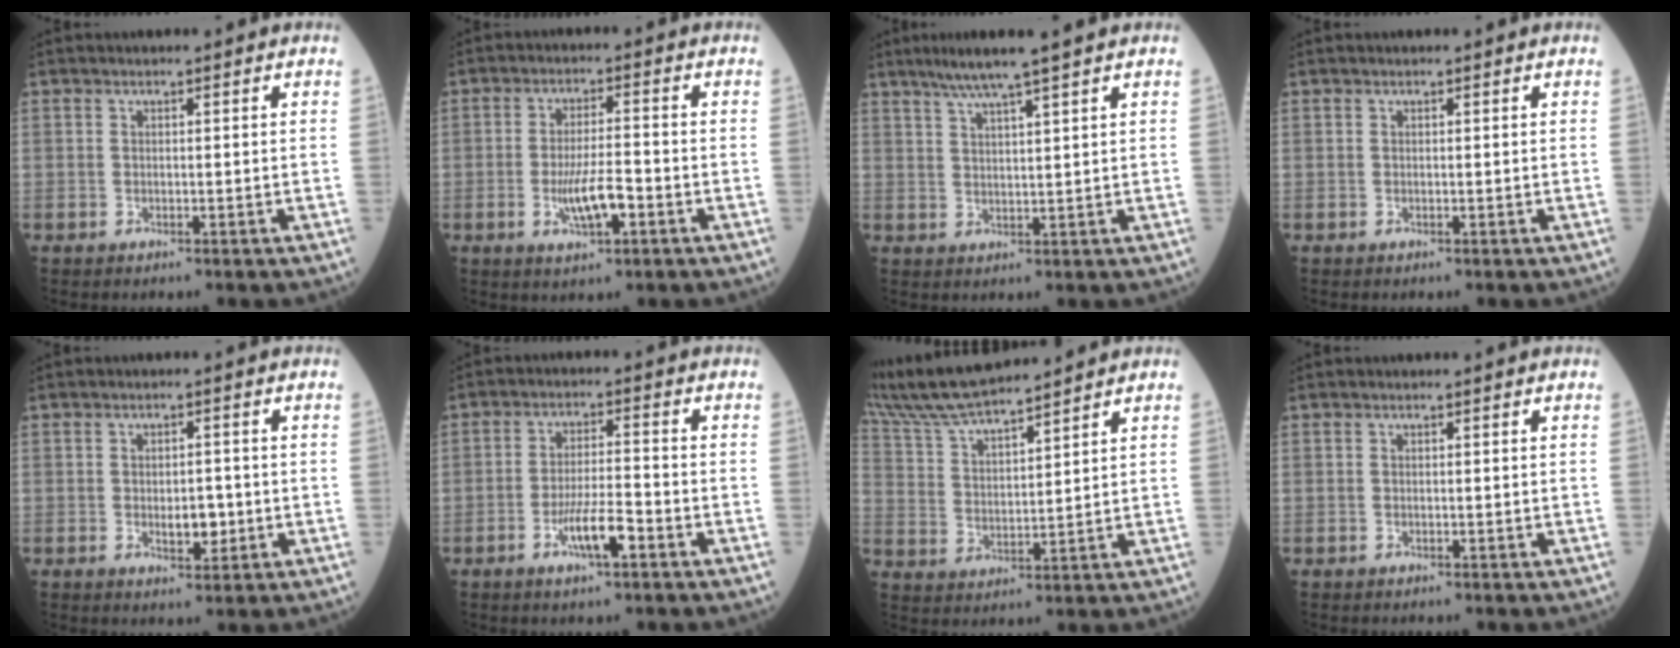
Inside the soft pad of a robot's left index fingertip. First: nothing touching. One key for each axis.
{"total": 6.0, "fx": -2.2, "fy": 1.4, "fz": 5.5, "tx": -0.106, "ty": -0.003, "tz": -0.038}
{"total": 5.6, "fx": 4.4, "fy": -1.0, "fz": 3.4, "tx": -0.066, "ty": 0.008, "tz": 0.083}
{"total": 0.0}
{"total": 3.5, "fx": -0.8, "fy": 1.8, "fz": 2.9, "tx": -0.040, "ty": 0.002, "tz": -0.007}
{"total": 5.8, "fx": -3.0, "fy": 0.9, "fz": 4.9, "tx": -0.096, "ty": -0.002, "tz": -0.056}
{"total": 12.4, "fx": 11.4, "fy": 0.7, "fz": 4.8, "tx": -0.100, "ty": 0.025, "tz": 0.224}
{"total": 0.0}